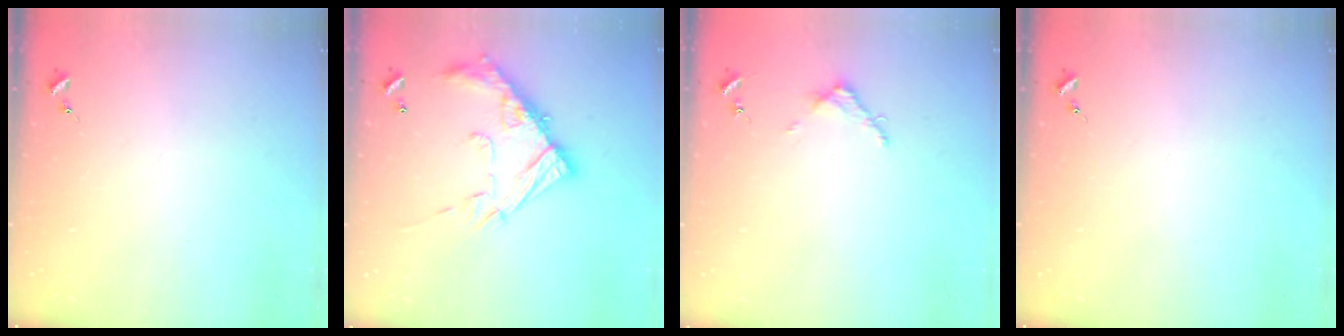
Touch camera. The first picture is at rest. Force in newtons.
{"total": 17.4, "press": 17.3, "slide": 1.3}
{"total": 3.1, "press": 3.1, "slide": 0.4}
{"total": 0.0}